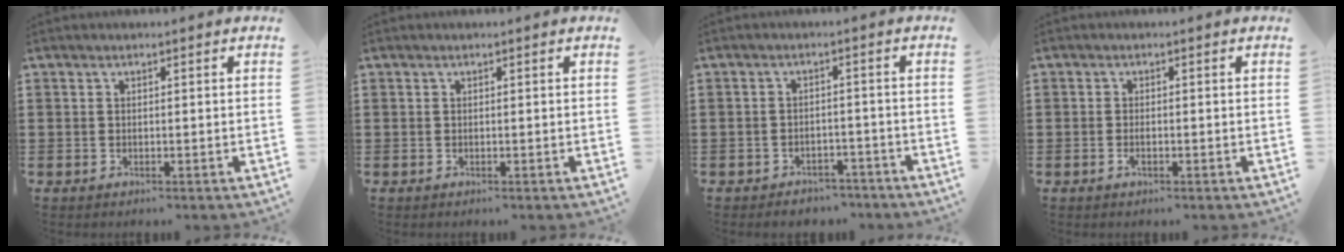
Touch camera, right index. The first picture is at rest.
{"total": 0.0}
{"total": 2.3, "force": [-2.2, 0.7, -0.1], "torque": [-0.003, 0.002, -0.048]}
{"total": 0.8, "force": [-0.4, 0.2, 0.7], "torque": [-0.015, -0.009, -0.005]}